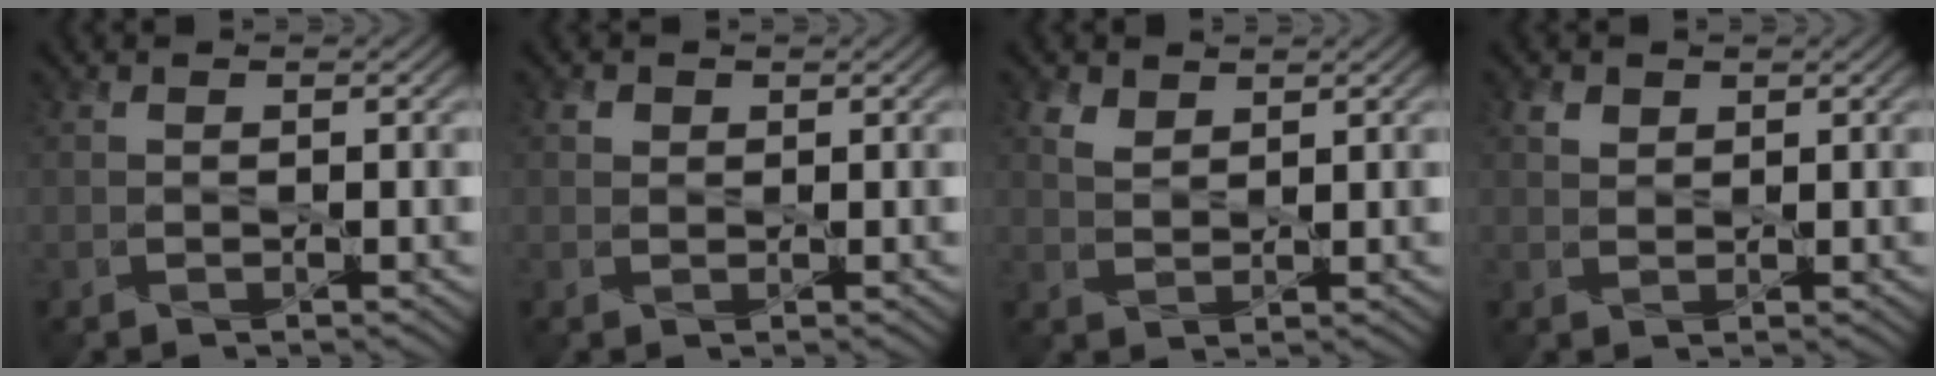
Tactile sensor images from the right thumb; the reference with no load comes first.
{"total": 1.0, "force": [0.6, 0.8, 0.2], "torque": [-0.006, 0.000, 0.012]}
{"total": 2.4, "force": [1.8, 1.2, 1.0], "torque": [-0.030, 0.002, 0.043]}
{"total": 1.5, "force": [1.1, 1.0, 0.4], "torque": [-0.014, 0.002, 0.024]}